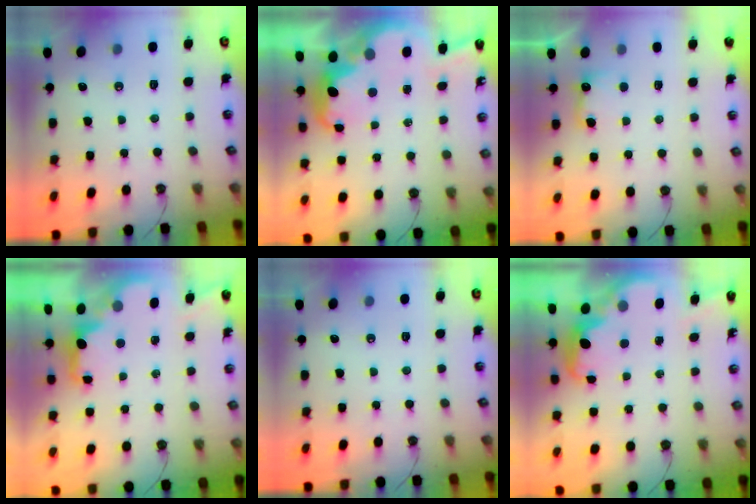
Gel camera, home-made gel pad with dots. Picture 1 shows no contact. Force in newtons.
{"total": 6.7, "press": 6.7, "slide": 0.5}
{"total": 3.0, "press": 2.8, "slide": 0.9}
{"total": 1.9, "press": 1.8, "slide": 0.8}
{"total": 0.0}
{"total": 2.5, "press": 2.5, "slide": 0.4}